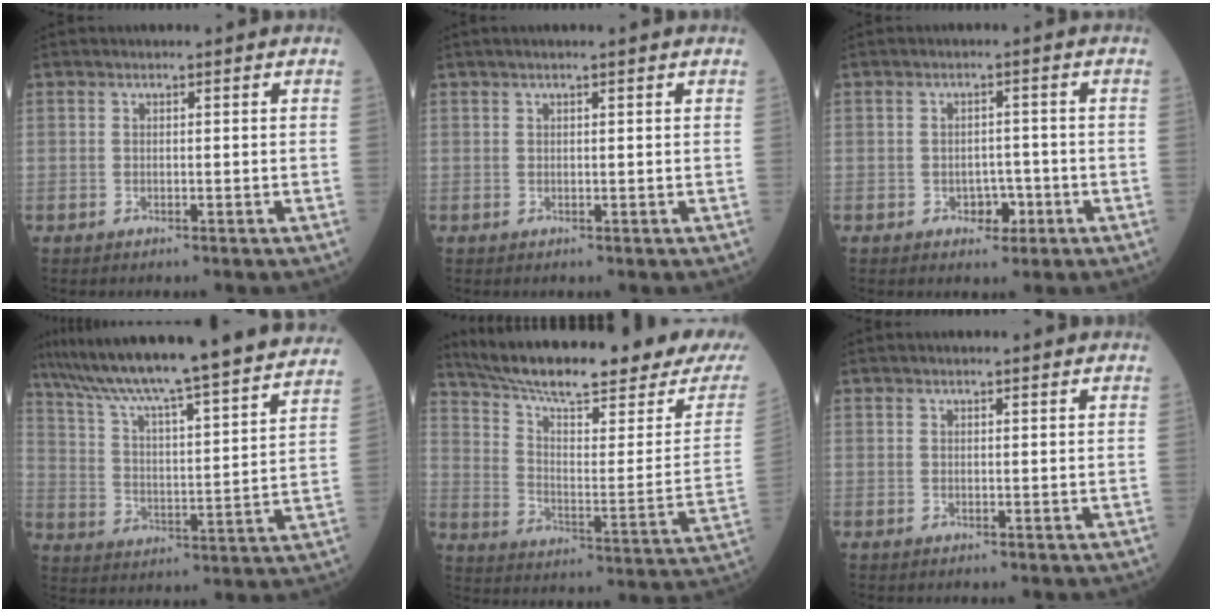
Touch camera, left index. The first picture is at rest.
{"total": 2.8, "force": [2.1, -0.2, 1.8], "torque": [-0.024, 0.023, 0.034]}
{"total": 2.8, "force": [-1.2, 2.0, 1.6], "torque": [-0.016, 0.005, -0.012]}
{"total": 29.8, "force": [26.5, 1.0, 13.7], "torque": [-0.225, -0.039, 0.364]}
{"total": 24.5, "force": [21.2, 1.8, 12.1], "torque": [-0.200, -0.053, 0.297]}
{"total": 2.6, "force": [2.3, 0.3, 1.2], "torque": [-0.013, 0.021, 0.030]}